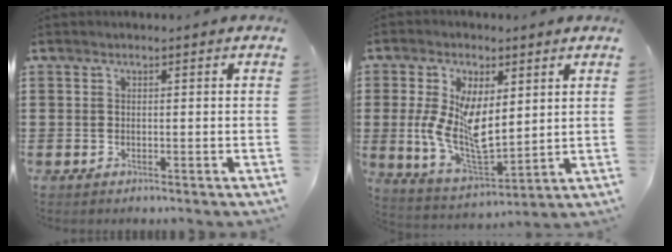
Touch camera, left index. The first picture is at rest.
{"total": 10.4, "force": [1.9, 5.2, 8.8], "torque": [-0.195, -0.009, 0.037]}